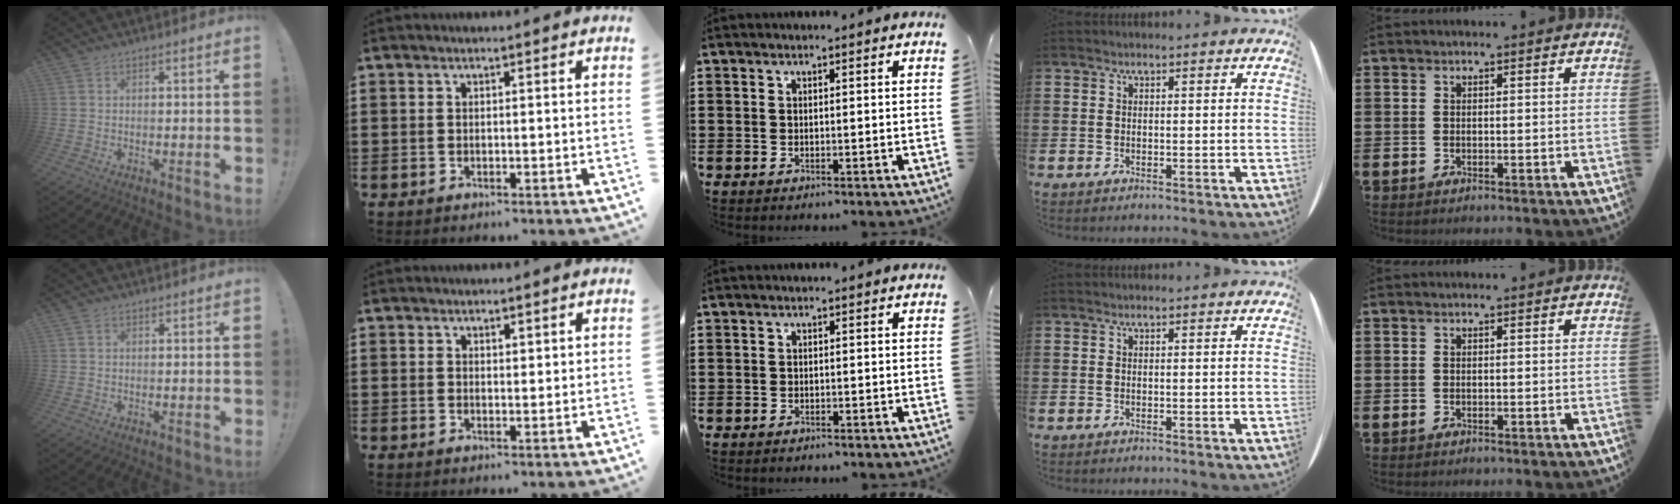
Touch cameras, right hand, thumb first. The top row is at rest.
{"thumb": {"total": 0.7, "force": [0.4, 0.6, 0.1], "torque": [0.001, -0.001, 0.008]}, "index": {"total": 1.2, "force": [1.0, 0.7, 0.2], "torque": [0.002, -0.001, 0.018]}, "middle": {"total": 0.7, "force": [-0.6, 0.3, 0.0], "torque": [-0.001, 0.000, -0.012]}}